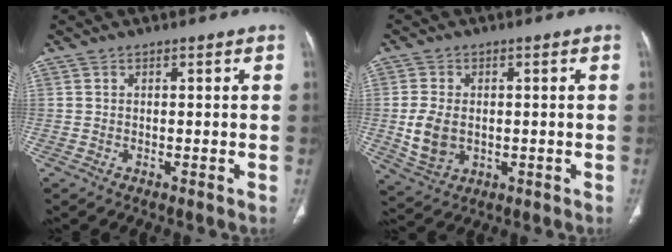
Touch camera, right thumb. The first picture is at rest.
{"total": 7.8, "force": [-0.4, 5.5, 5.4], "torque": [-0.102, -0.004, 0.003]}